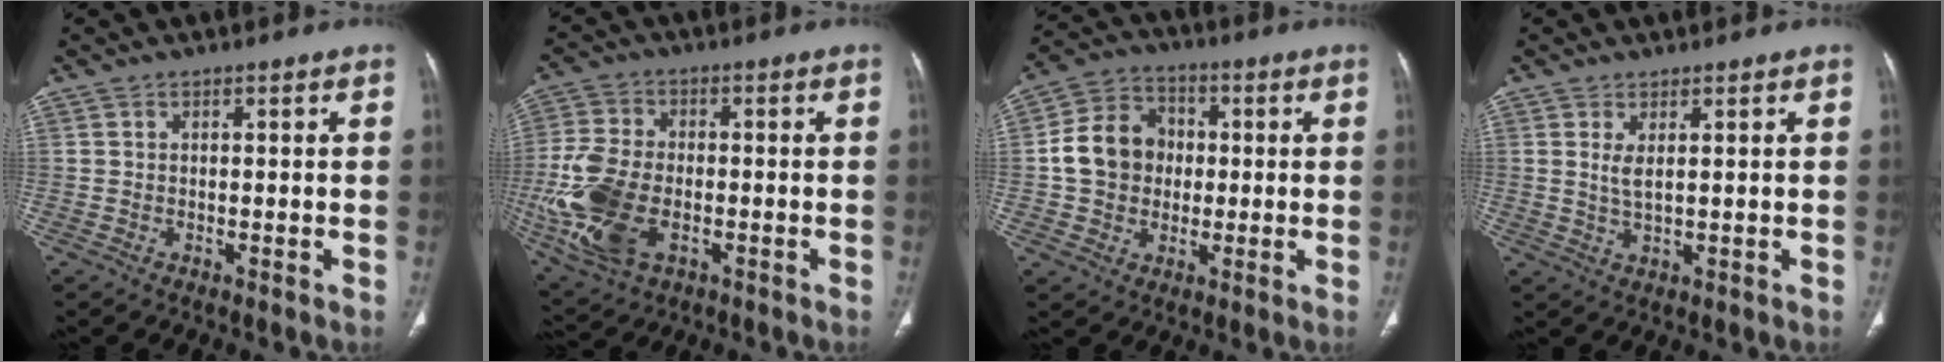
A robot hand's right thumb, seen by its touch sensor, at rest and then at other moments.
{"total": 15.4, "force": [-3.7, 9.2, 11.8], "torque": [-0.263, 0.000, -0.063]}
{"total": 11.6, "force": [0.0, 10.0, 5.9], "torque": [-0.081, 0.023, -0.007]}
{"total": 2.8, "force": [0.9, 0.9, 2.5], "torque": [-0.053, -0.012, 0.025]}